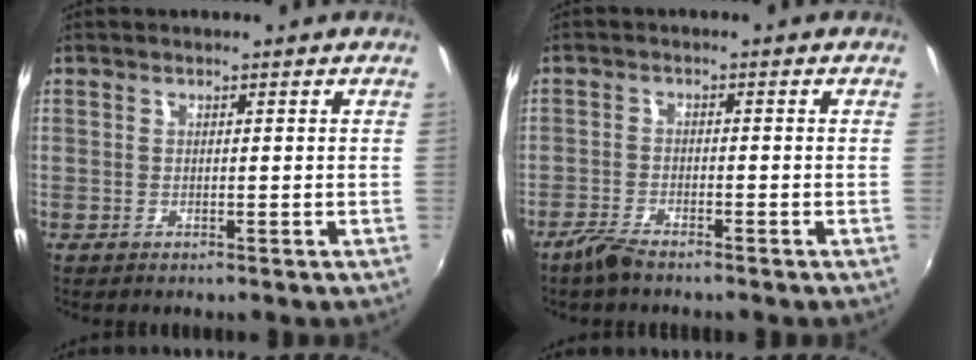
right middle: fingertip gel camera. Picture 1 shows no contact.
{"total": 3.9, "force": [-3.3, 0.7, 2.0], "torque": [-0.061, -0.003, -0.067]}